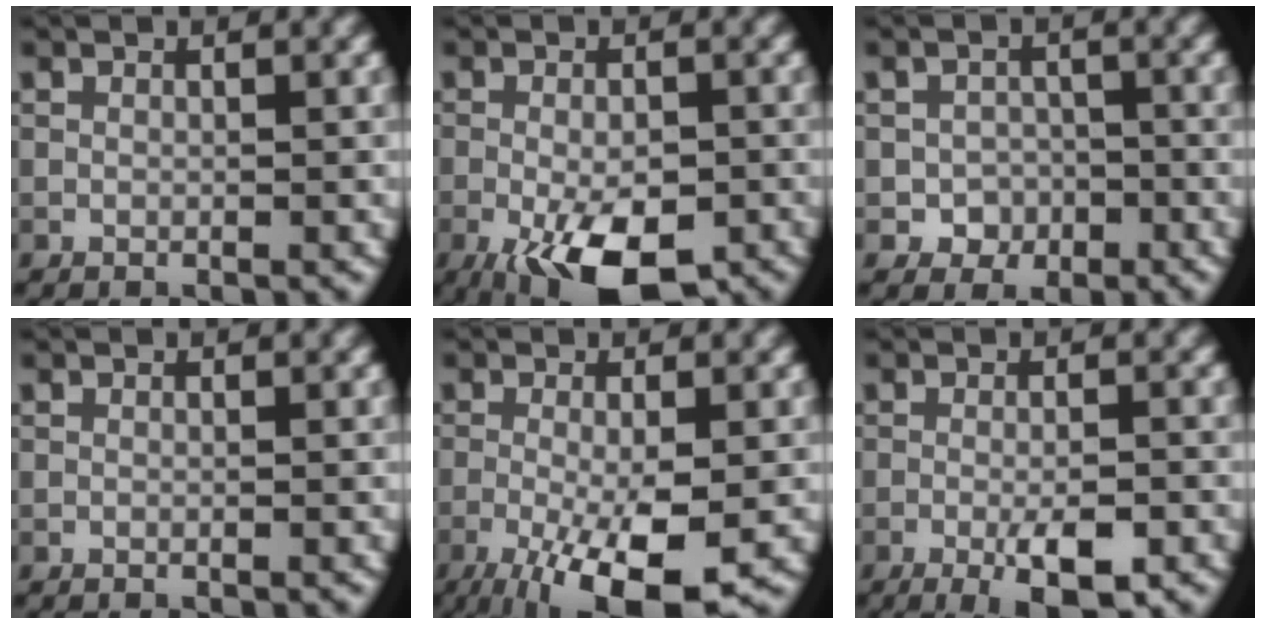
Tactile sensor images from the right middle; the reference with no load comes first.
{"total": 9.0, "force": [-4.4, 3.8, 6.9], "torque": [-0.126, -0.016, -0.061]}
{"total": 2.4, "force": [-1.1, 2.1, 0.7], "torque": [0.002, 0.001, -0.021]}
{"total": 0.0}
{"total": 8.6, "force": [-3.6, 2.2, 7.5], "torque": [-0.131, -0.014, -0.054]}
{"total": 4.3, "force": [-1.9, 1.0, 3.7], "torque": [-0.064, -0.005, -0.029]}